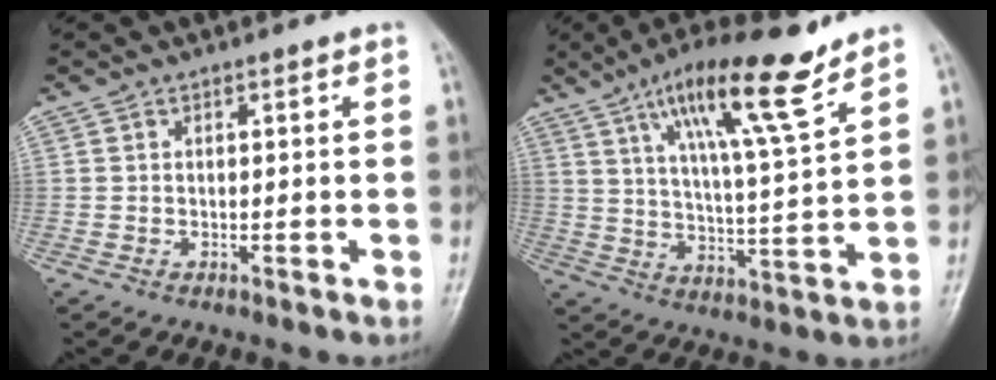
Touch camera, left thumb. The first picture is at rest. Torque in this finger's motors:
{"motor_torque": [0.67, 0.54, 1.77, -1.01, 0.25]}